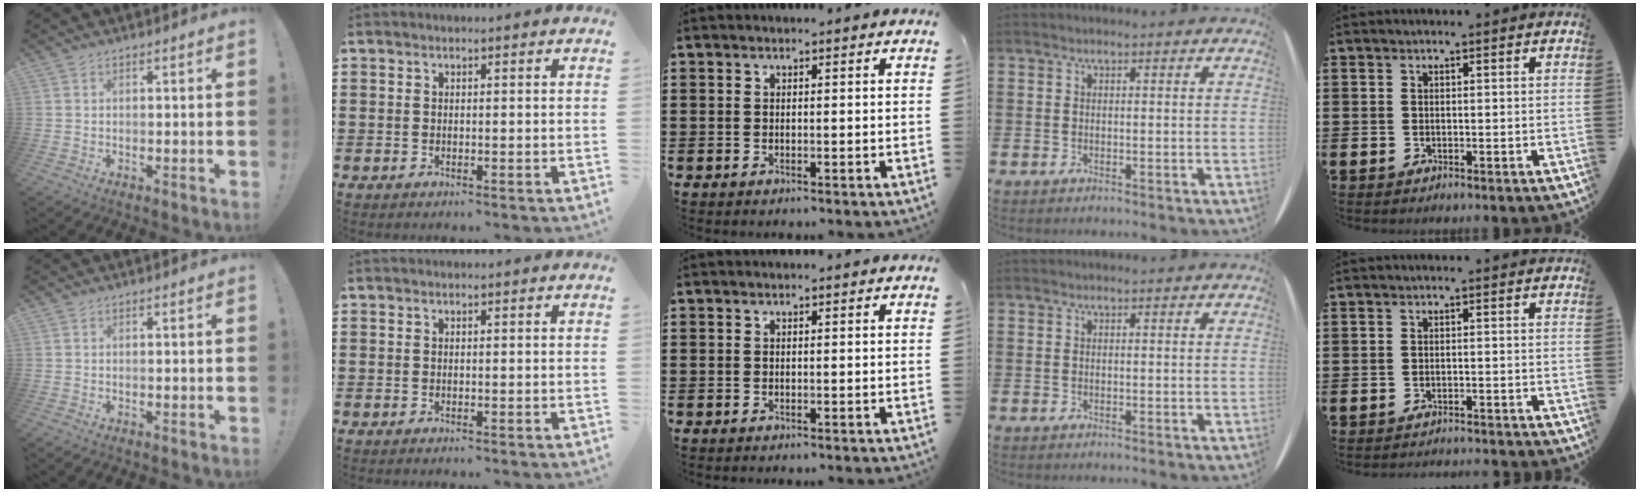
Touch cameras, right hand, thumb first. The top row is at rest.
{"little": {"total": 1.2, "force": [-1.2, -0.2, -0.1], "torque": [-0.001, 0.004, -0.026]}}